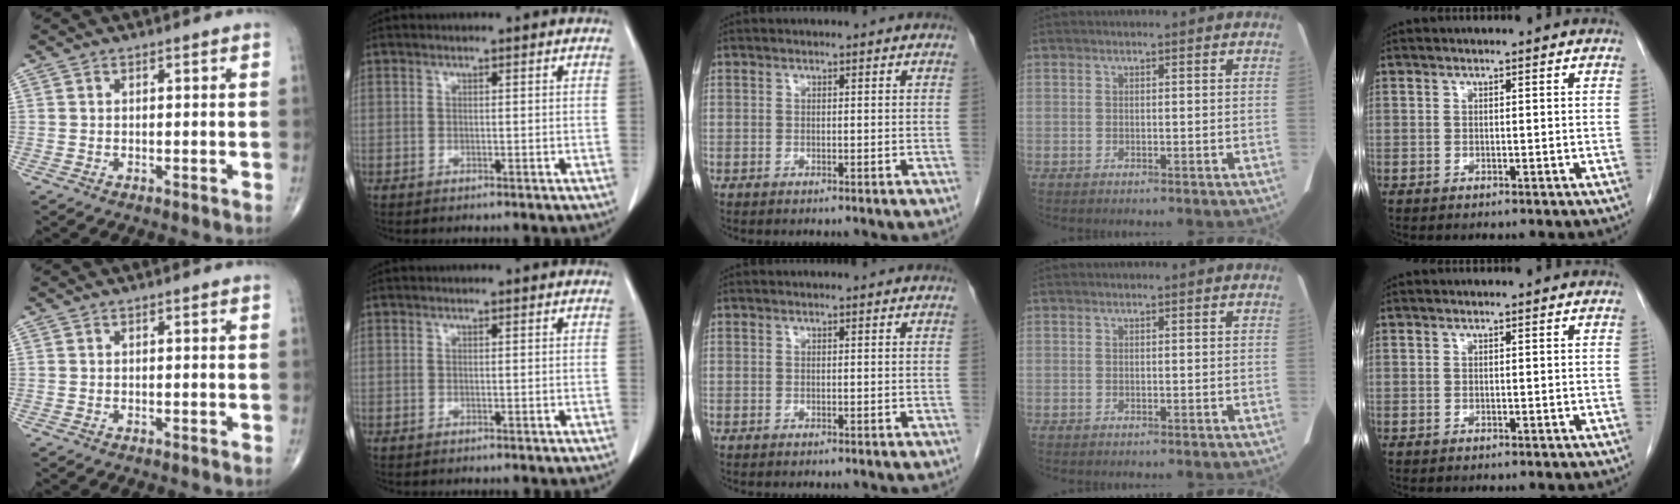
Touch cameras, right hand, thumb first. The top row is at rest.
{}